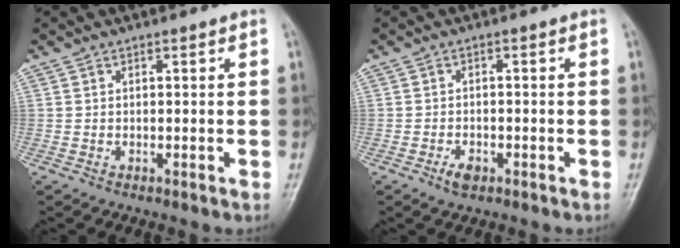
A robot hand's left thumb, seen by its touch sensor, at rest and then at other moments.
{"total": 2.4, "force": [-1.5, 1.3, 1.3], "torque": [-0.022, 0.004, -0.024]}